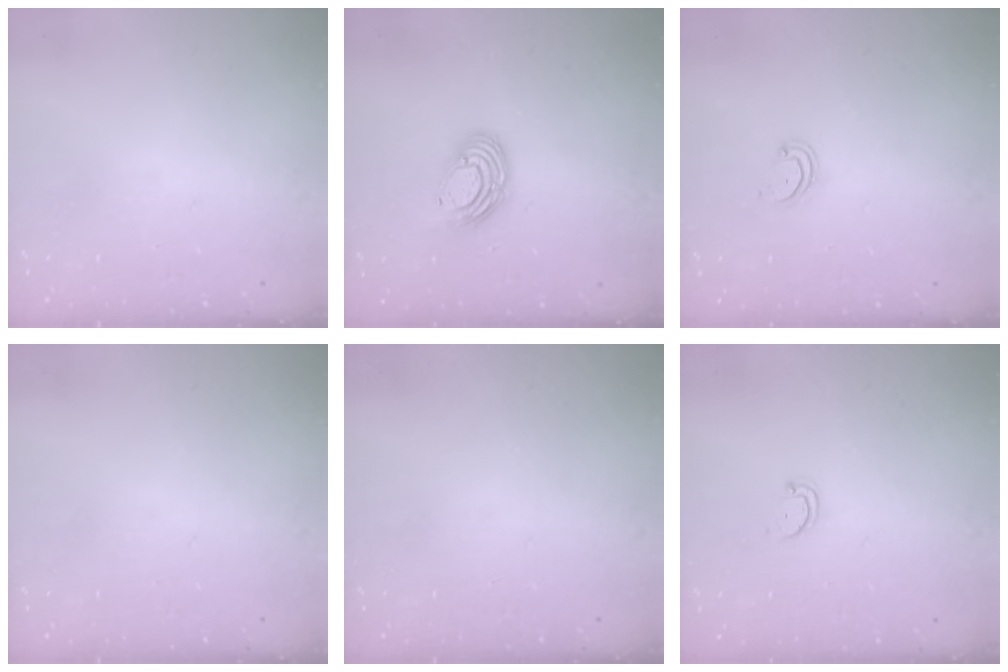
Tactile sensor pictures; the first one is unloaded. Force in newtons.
{"total": 10.3, "press": 10.3, "slide": 1.0}
{"total": 3.0, "press": 3.0, "slide": 0.2}
{"total": 0.0}
{"total": 0.0}
{"total": 2.3, "press": 2.3, "slide": 0.4}